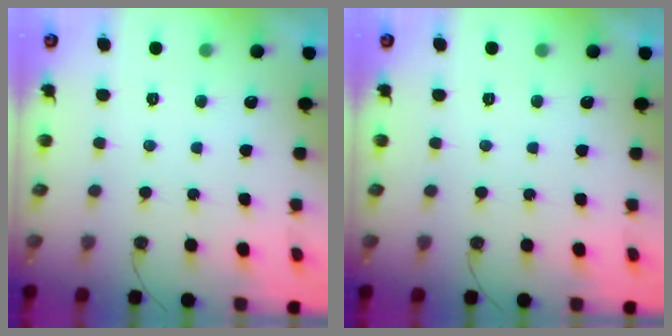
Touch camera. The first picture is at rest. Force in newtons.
{"total": 0.0}